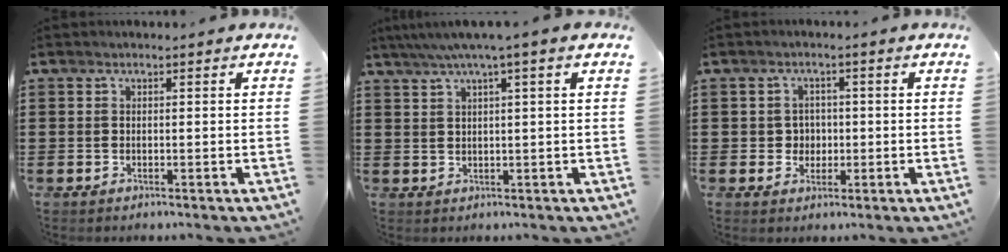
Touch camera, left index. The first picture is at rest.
{"total": 3.3, "force": [1.7, -0.4, 2.8], "torque": [-0.057, 0.001, 0.027]}
{"total": 2.8, "force": [-0.1, 2.6, 1.0], "torque": [-0.029, 0.007, -0.007]}